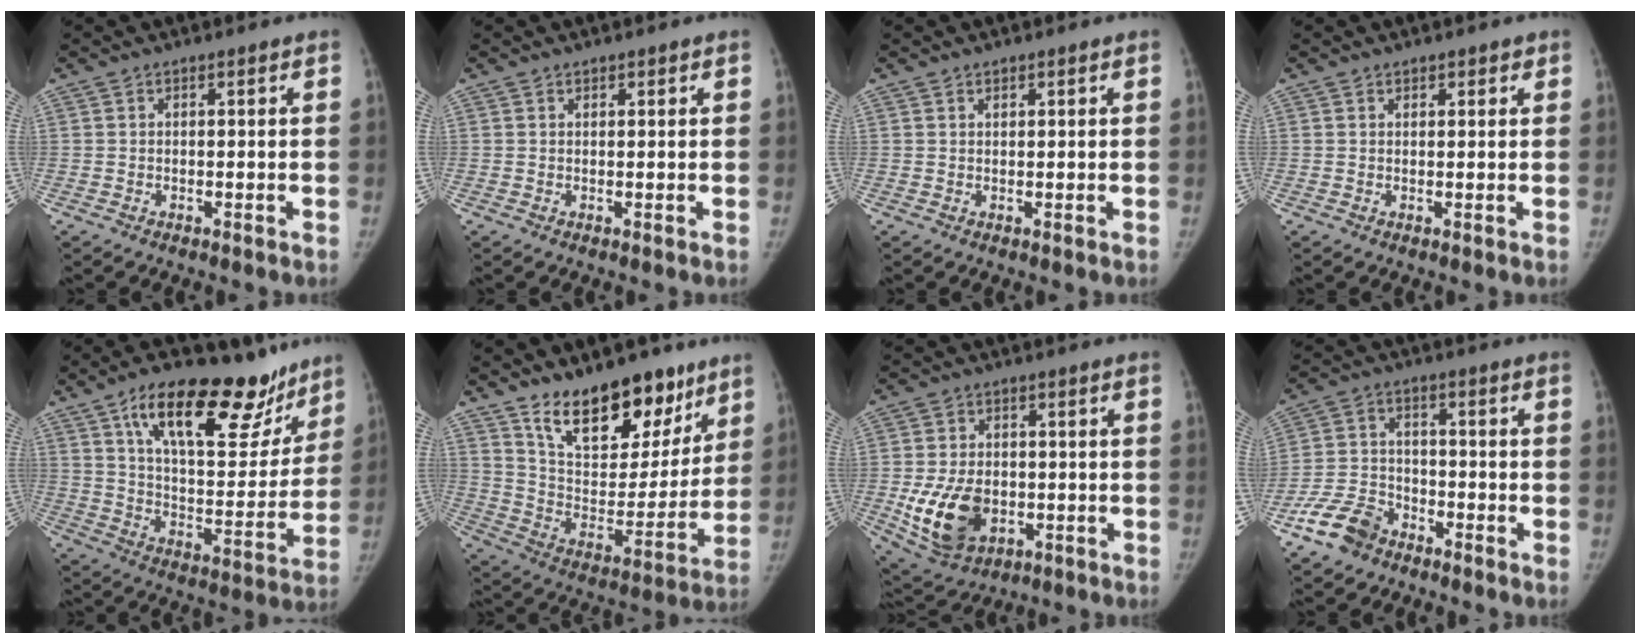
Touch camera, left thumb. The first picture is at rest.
{"total": 0.6, "force": [0.5, 0.3, 0.2], "torque": [0.003, -0.003, 0.004]}
{"total": 0.8, "force": [0.5, 0.5, 0.3], "torque": [0.000, -0.004, 0.007]}
{"total": 1.5, "force": [1.1, 0.9, 0.5], "torque": [0.009, -0.004, 0.010]}
{"total": 26.0, "force": [16.5, 11.0, 16.8], "torque": [-0.201, -0.050, 0.256]}
{"total": 21.4, "force": [14.3, 10.9, 11.6], "torque": [-0.119, -0.082, 0.235]}
{"total": 12.8, "force": [-2.7, 8.9, 8.8], "torque": [-0.140, -0.001, -0.031]}
{"total": 8.5, "force": [-6.0, 5.2, 3.2], "torque": [-0.062, 0.027, -0.120]}